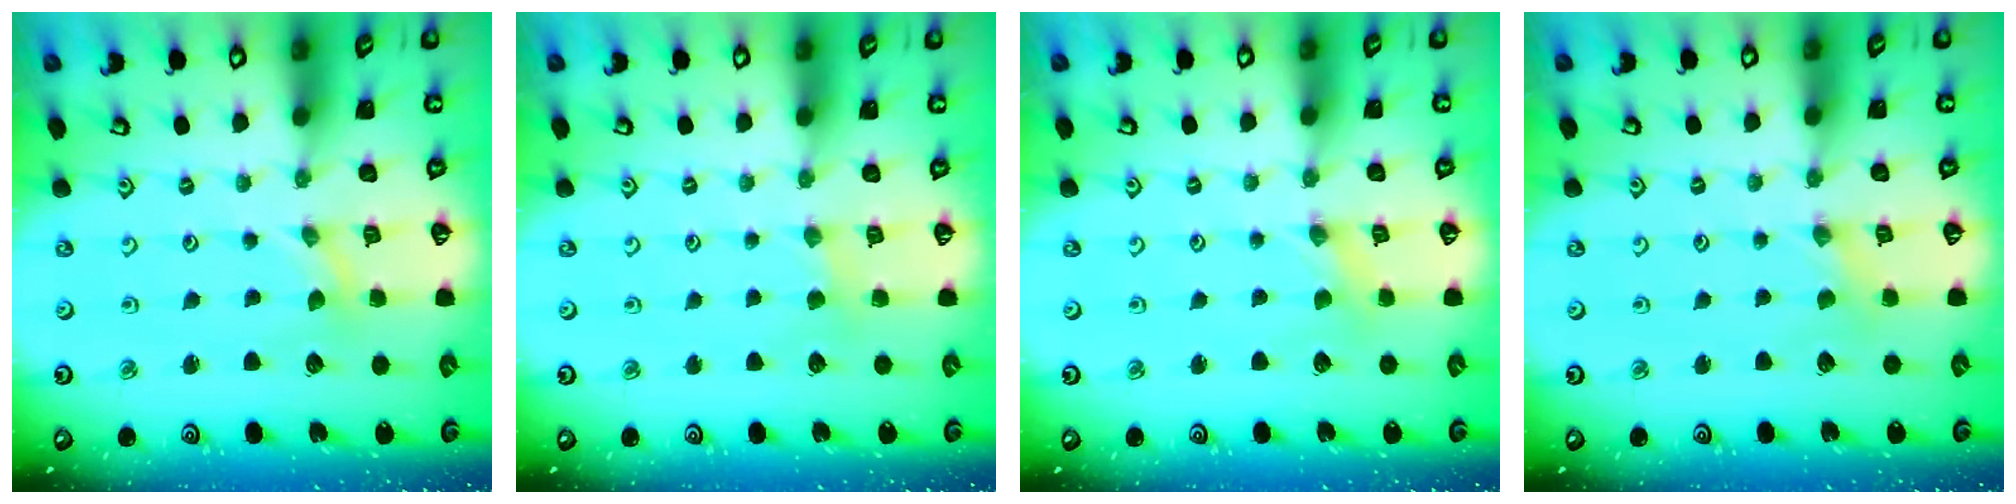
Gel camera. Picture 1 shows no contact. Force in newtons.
{"total": 2.2, "press": 2.2, "slide": 0.4}
{"total": 0.0}
{"total": 0.9, "press": 0.9, "slide": 0.2}